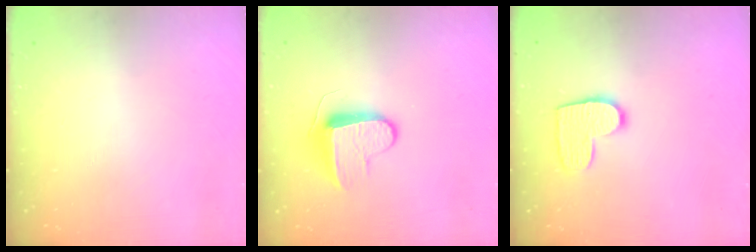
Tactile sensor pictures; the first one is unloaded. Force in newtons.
{"total": 9.2, "press": 9.2, "slide": 0.3}
{"total": 9.9, "press": 9.9, "slide": 0.4}